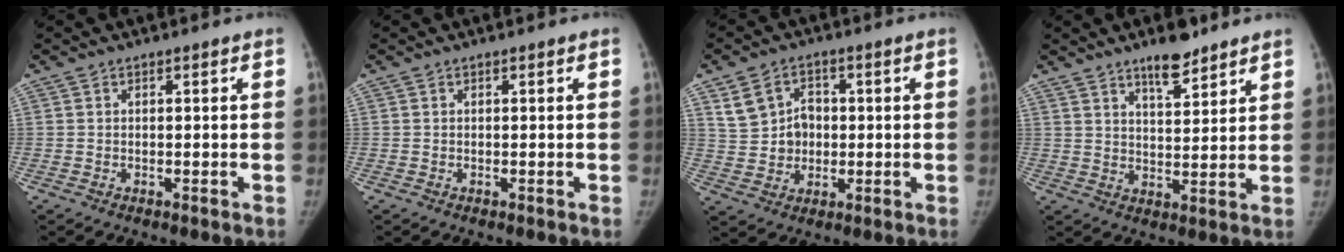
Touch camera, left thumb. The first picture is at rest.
{"total": 0.0}
{"total": 8.2, "force": [1.7, 7.0, 3.8], "torque": [-0.039, 0.002, 0.037]}
{"total": 7.4, "force": [5.6, 2.4, 4.2], "torque": [-0.048, -0.040, 0.091]}